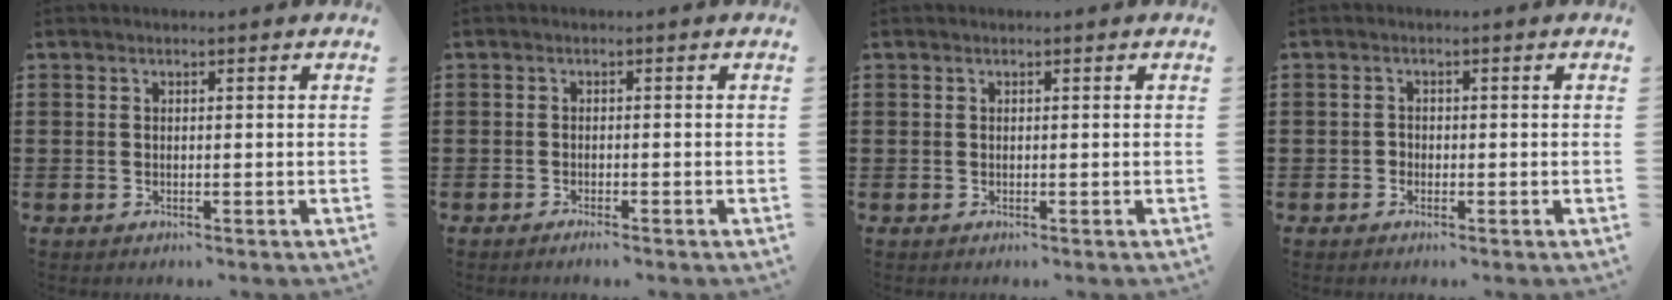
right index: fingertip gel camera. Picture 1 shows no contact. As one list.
[{"total": 1.0, "force": [-1.0, -0.1, 0.3], "torque": [-0.007, -0.003, -0.018]}, {"total": 0.0}, {"total": 1.0, "force": [-0.6, 0.8, 0.2], "torque": [-0.006, 0.001, -0.014]}]